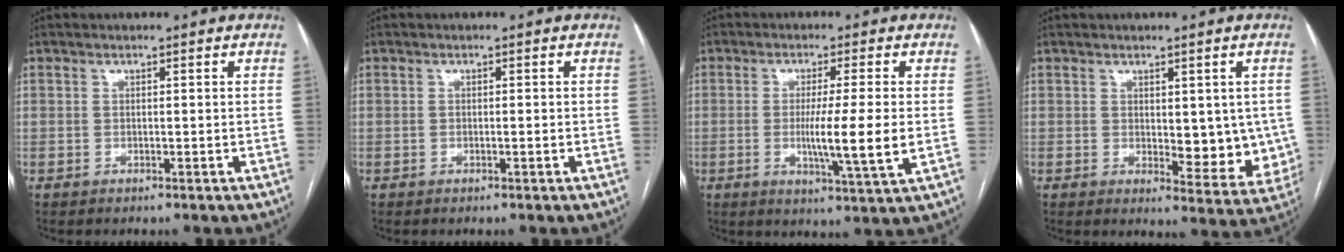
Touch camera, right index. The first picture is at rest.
{"total": 0.6, "force": [-0.1, 0.1, 0.6], "torque": [-0.010, -0.001, 0.000]}
{"total": 8.9, "force": [-0.8, -0.8, 8.9], "torque": [-0.153, -0.027, -0.018]}
{"total": 8.7, "force": [0.1, 4.0, 7.8], "torque": [-0.077, -0.019, 0.010]}